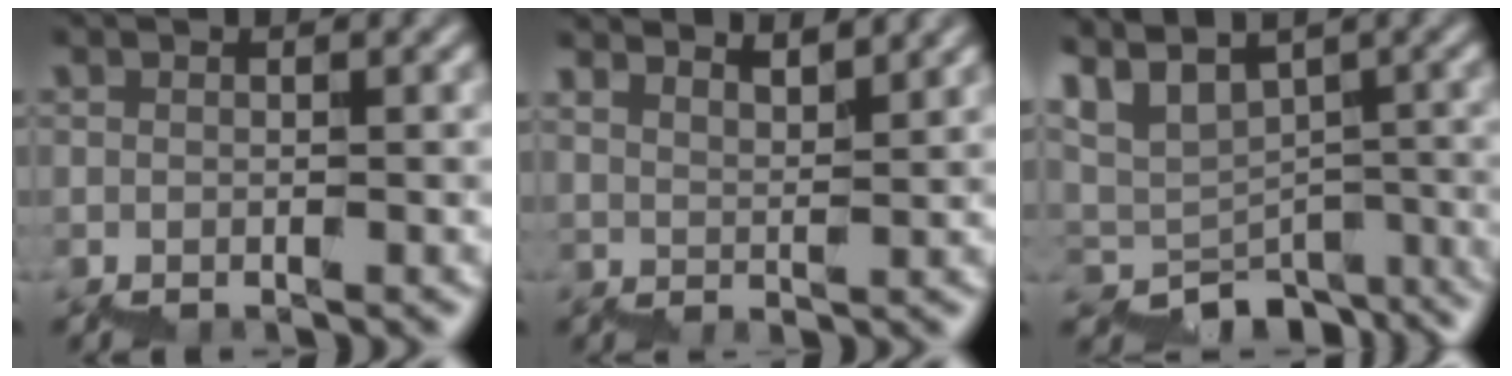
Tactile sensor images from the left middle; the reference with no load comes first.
{"total": 5.4, "force": [5.2, 0.9, 1.1], "torque": [0.002, 0.022, 0.076]}
{"total": 3.4, "force": [0.7, 2.6, 2.0], "torque": [-0.023, 0.002, 0.035]}